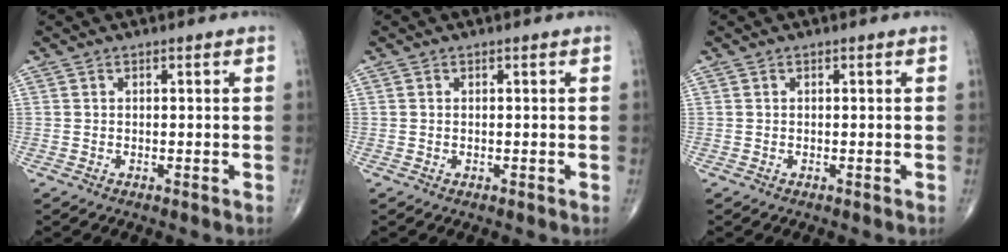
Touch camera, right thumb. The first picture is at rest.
{"total": 0.0}
{"total": 0.0}